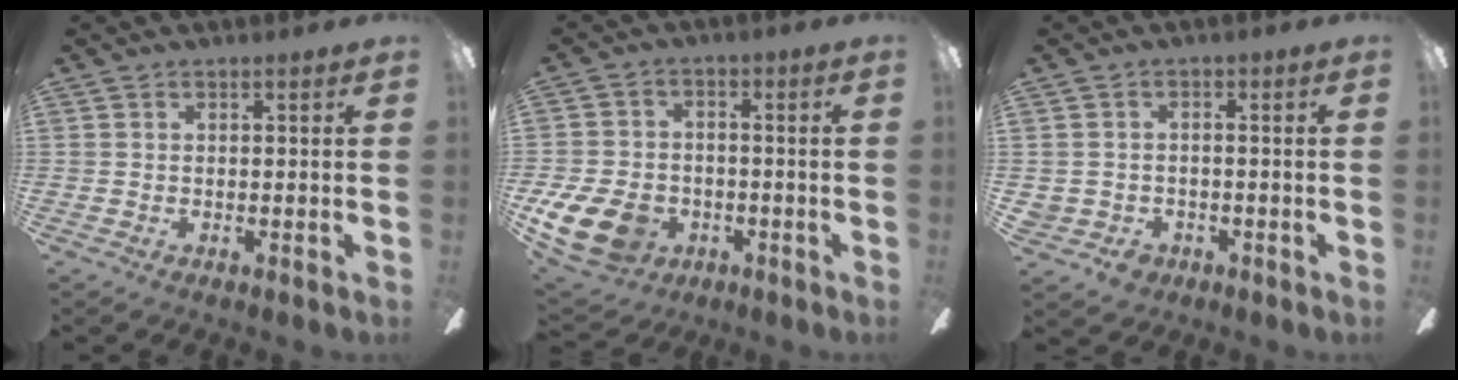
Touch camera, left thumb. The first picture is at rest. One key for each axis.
{"total": 13.3, "fx": -5.6, "fy": 9.4, "fz": 7.4, "tx": -0.162, "ty": 0.033, "tz": -0.098}
{"total": 3.6, "fx": -1.3, "fy": 3.3, "fz": 0.6, "tx": -0.014, "ty": 0.014, "tz": -0.023}